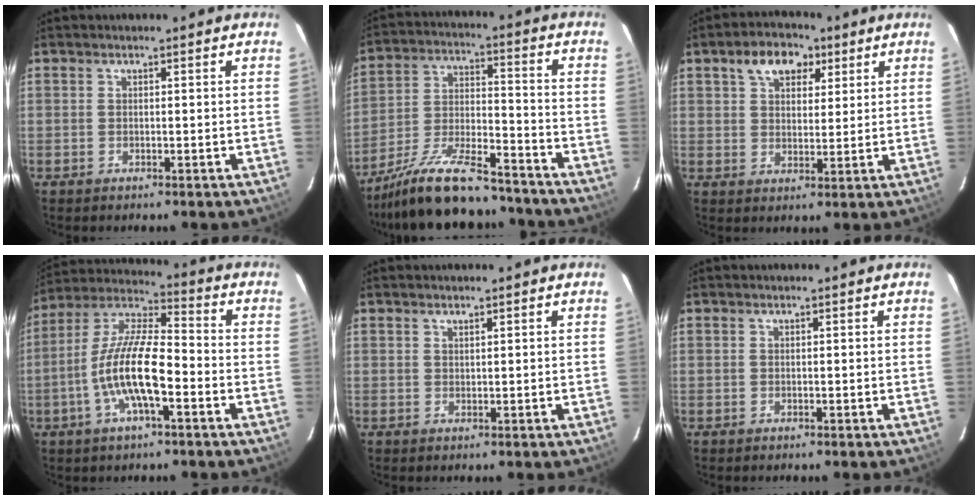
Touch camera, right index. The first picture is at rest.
{"total": 19.5, "force": [-16.3, 4.9, 9.4], "torque": [-0.187, -0.014, -0.265]}
{"total": 8.2, "force": [4.3, 5.1, 4.7], "torque": [-0.079, 0.024, 0.069]}
{"total": 13.9, "force": [-4.5, 3.8, 12.6], "torque": [-0.253, 0.000, -0.090]}
{"total": 0.7, "force": [0.7, 0.3, 0.3], "torque": [-0.005, 0.002, 0.012]}
{"total": 0.0}